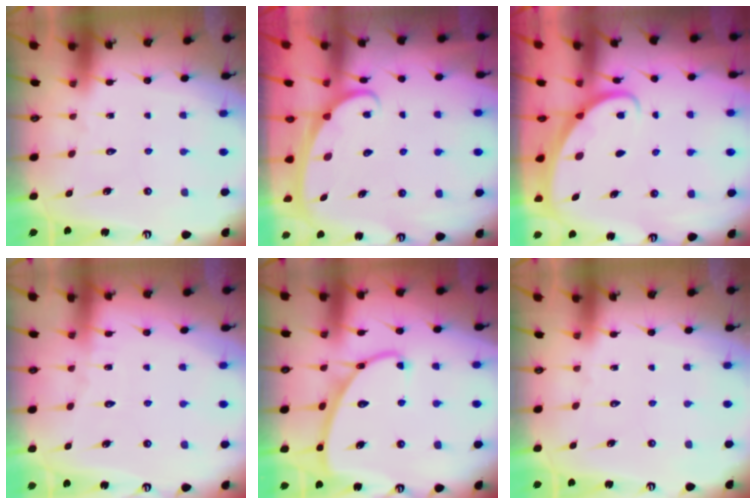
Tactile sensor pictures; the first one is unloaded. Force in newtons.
{"total": 2.5, "press": 2.5, "slide": 0.4}
{"total": 2.4, "press": 2.4, "slide": 0.2}
{"total": 2.4, "press": 2.4, "slide": 0.3}
{"total": 9.7, "press": 9.7, "slide": 0.4}
{"total": 0.0}